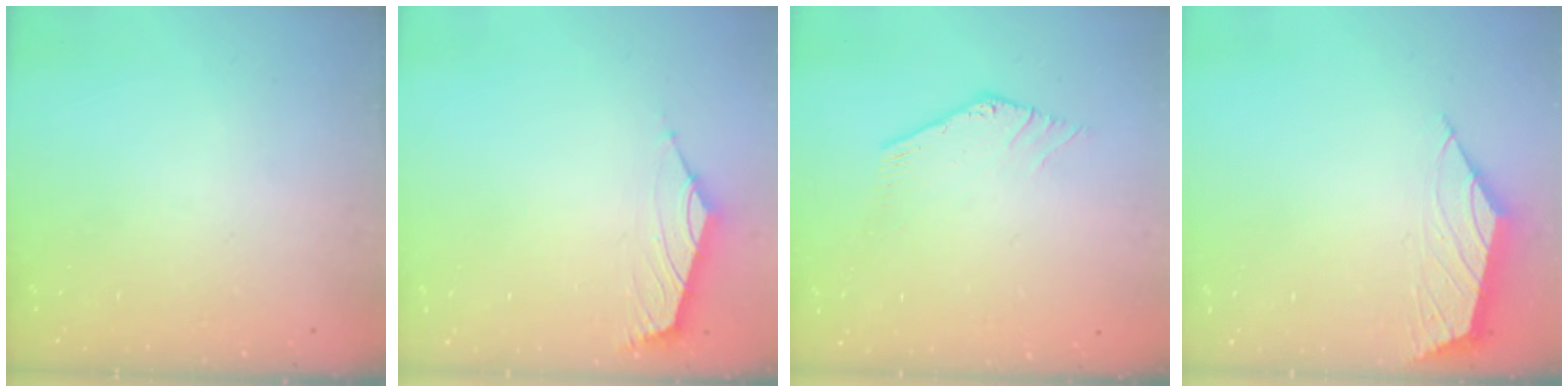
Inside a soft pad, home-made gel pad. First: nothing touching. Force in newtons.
{"total": 1.7, "press": 1.6, "slide": 0.7}
{"total": 0.0}
{"total": 2.2, "press": 2.1, "slide": 0.5}